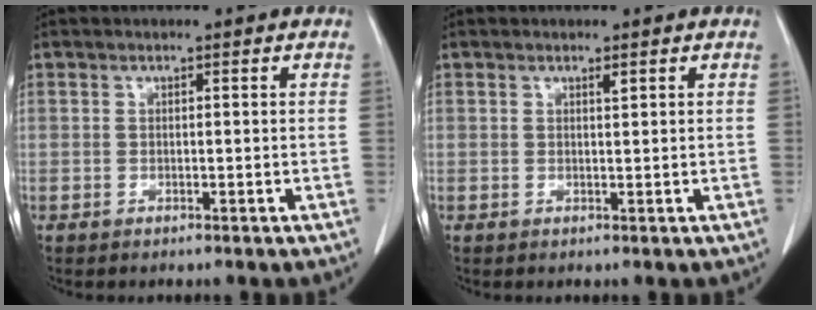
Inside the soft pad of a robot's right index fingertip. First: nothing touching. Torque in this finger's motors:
{"motor_torque": [-0.02, 0.02, -0.01, 0.00]}